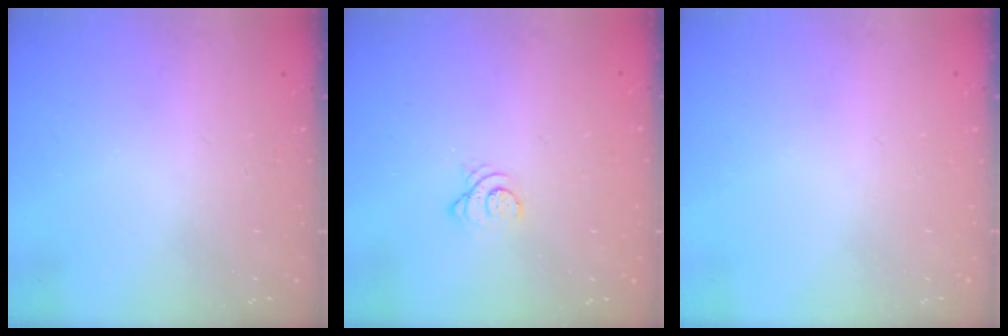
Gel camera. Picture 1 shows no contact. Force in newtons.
{"total": 3.4, "press": 3.4, "slide": 0.0}
{"total": 0.0}